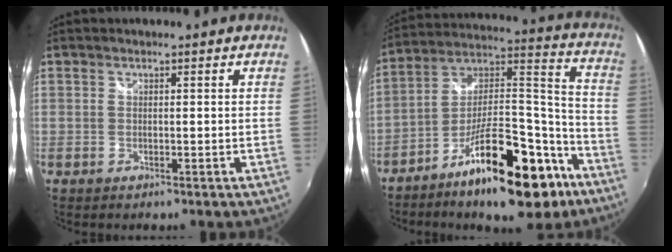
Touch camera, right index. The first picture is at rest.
{"total": 21.3, "force": [-12.9, 7.5, 15.2], "torque": [-0.231, 0.030, -0.198]}